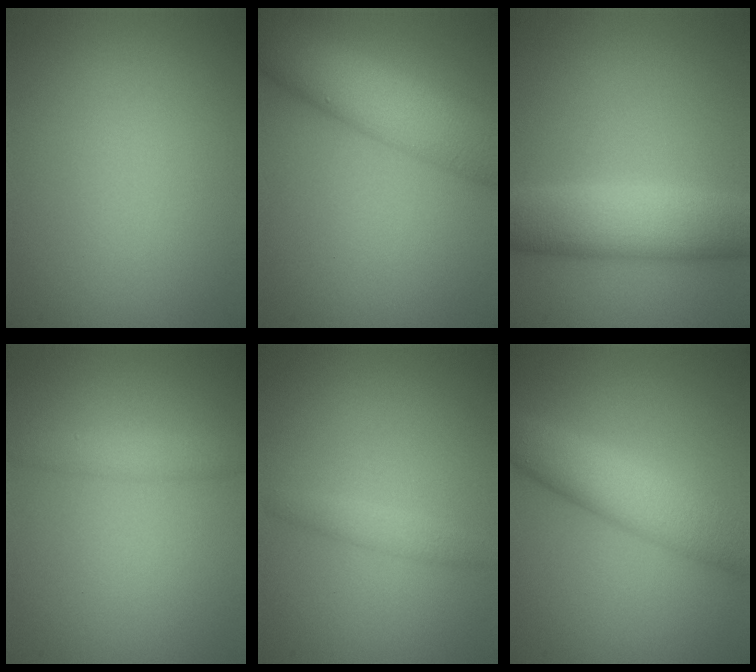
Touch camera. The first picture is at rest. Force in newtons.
{"total": 9.0, "press": 9.0, "slide": 0.3}
{"total": 6.6, "press": 6.6, "slide": 0.2}
{"total": 1.9, "press": 1.9, "slide": 0.1}
{"total": 1.5, "press": 1.5, "slide": 0.1}
{"total": 6.2, "press": 6.2, "slide": 0.1}